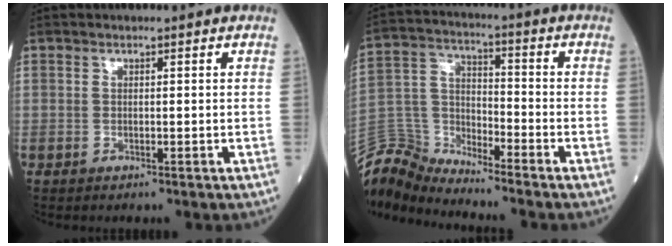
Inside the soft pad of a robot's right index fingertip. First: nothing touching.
{"total": 8.8, "force": [-8.8, -0.5, -0.7], "torque": [0.000, 0.033, -0.173]}